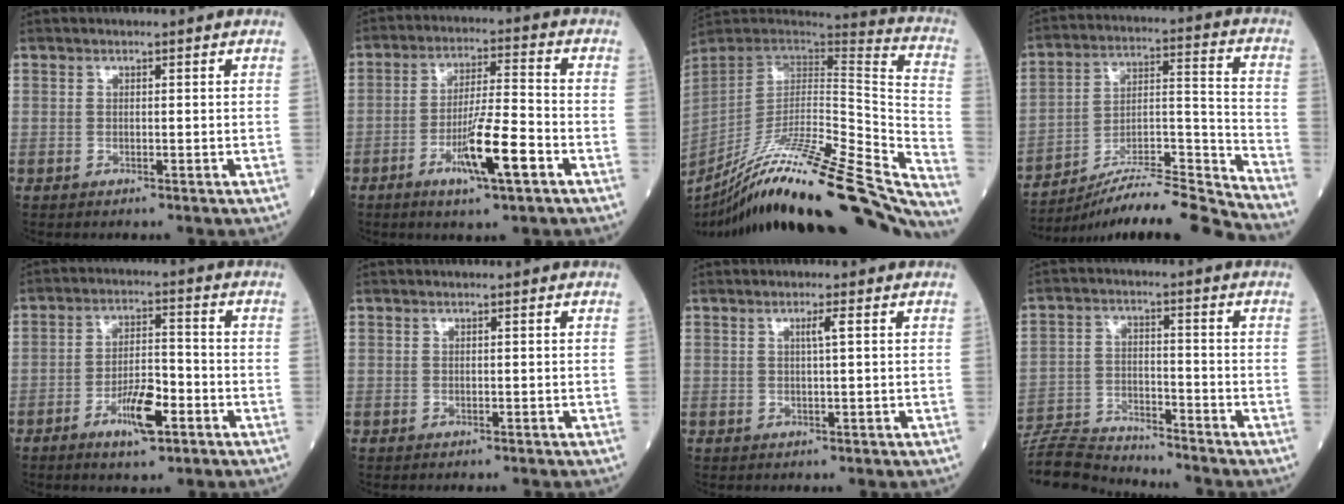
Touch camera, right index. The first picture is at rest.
{"total": 10.1, "force": [-4.3, 0.7, 9.1], "torque": [-0.165, -0.009, -0.076]}
{"total": 39.0, "force": [-32.2, 1.9, 22.1], "torque": [-0.264, -0.073, -0.480]}
{"total": 17.7, "force": [-16.6, -1.3, 5.9], "torque": [-0.098, 0.025, -0.278]}
{"total": 7.4, "force": [-3.6, 2.0, 6.2], "torque": [-0.116, 0.002, -0.062]}
{"total": 0.6, "force": [-0.6, 0.0, 0.2], "torque": [-0.005, -0.001, -0.010]}
{"total": 1.6, "force": [0.4, -0.3, 1.5], "torque": [-0.026, -0.001, 0.007]}
{"total": 10.3, "force": [-10.2, 0.0, 1.0], "torque": [-0.019, 0.001, -0.188]}